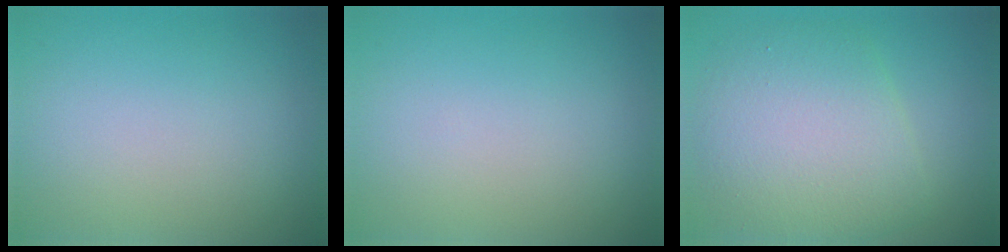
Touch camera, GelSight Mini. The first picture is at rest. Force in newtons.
{"total": 0.0}
{"total": 7.7, "press": 7.7, "slide": 0.1}